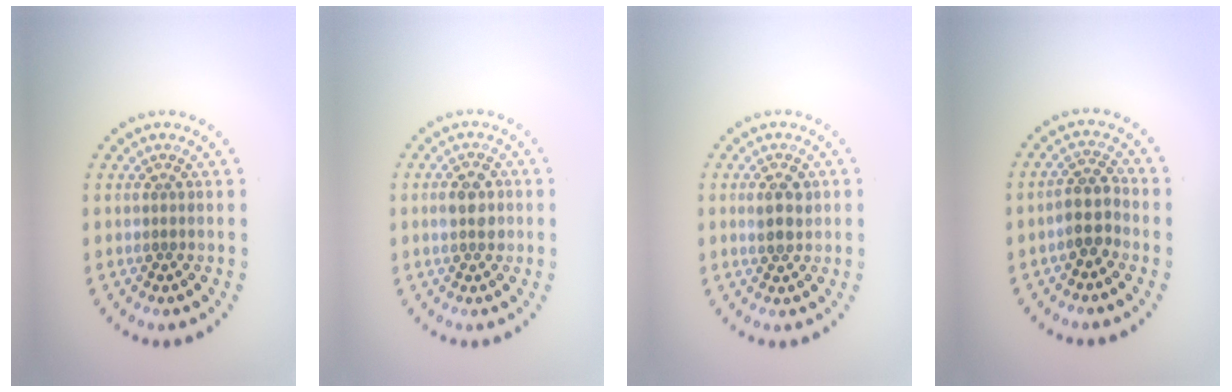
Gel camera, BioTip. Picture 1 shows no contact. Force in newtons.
{"total": 2.7, "press": 2.7, "slide": 0.0}
{"total": 2.4, "press": 2.4, "slide": 0.4}
{"total": 2.8, "press": 2.5, "slide": 1.2}